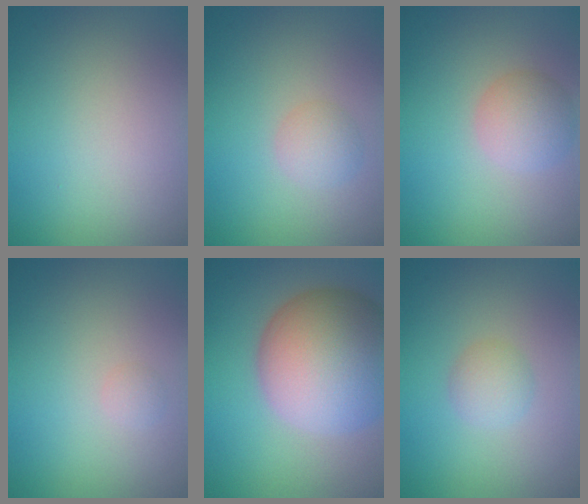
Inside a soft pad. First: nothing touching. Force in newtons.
{"total": 1.8, "press": 1.8, "slide": 0.0}
{"total": 3.0, "press": 3.0, "slide": 0.1}
{"total": 0.6, "press": 0.6, "slide": 0.1}
{"total": 12.8, "press": 12.7, "slide": 0.7}
{"total": 1.8, "press": 1.8, "slide": 0.1}